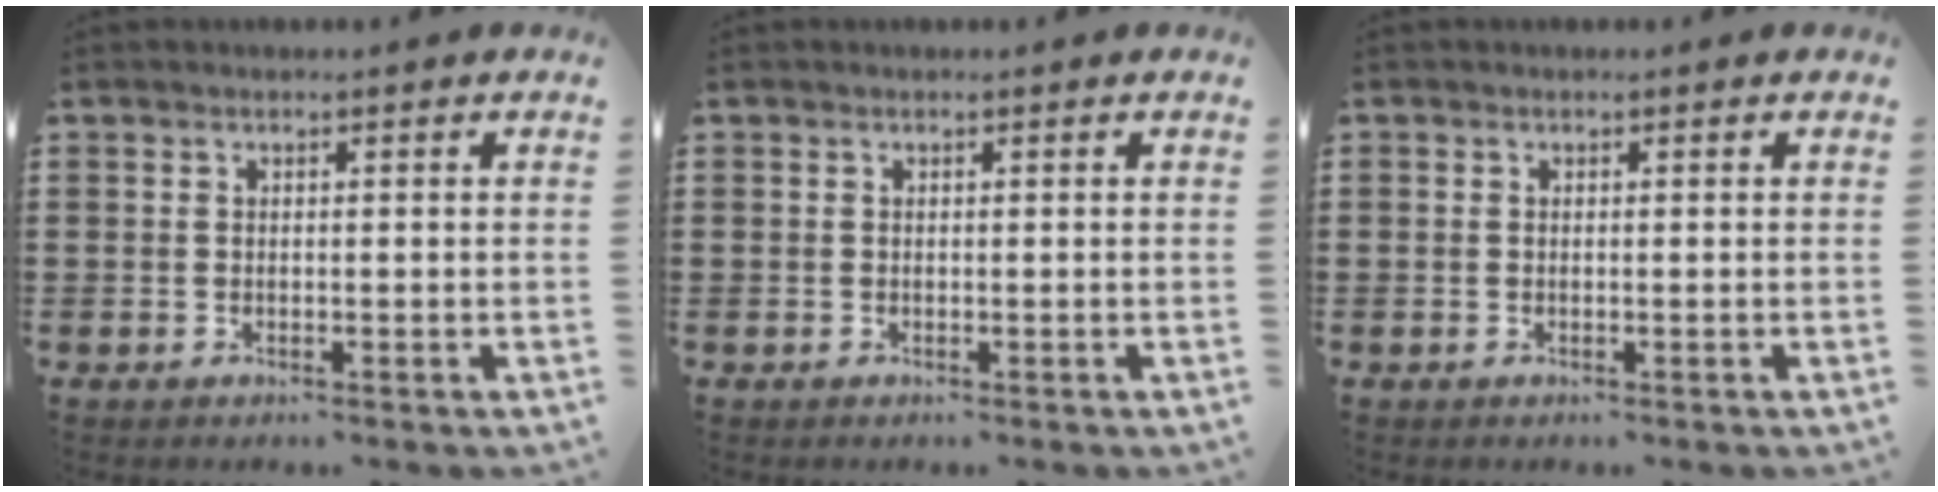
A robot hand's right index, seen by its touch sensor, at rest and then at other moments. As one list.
[{"total": 0.0}, {"total": 0.0}]